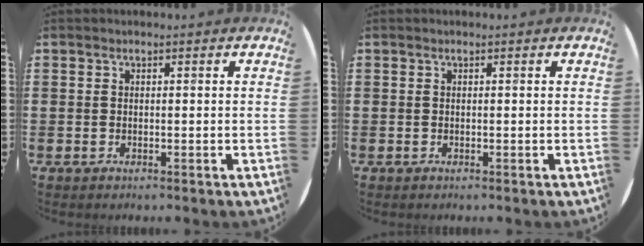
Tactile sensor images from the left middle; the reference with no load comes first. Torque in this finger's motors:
{"motor_torque": [0.00, 0.00, 0.00, 0.00]}